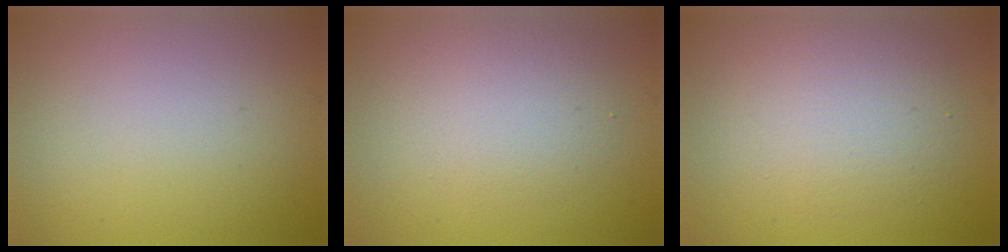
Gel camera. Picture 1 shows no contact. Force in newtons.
{"total": 2.8, "press": 2.8, "slide": 0.1}
{"total": 4.1, "press": 4.1, "slide": 0.2}